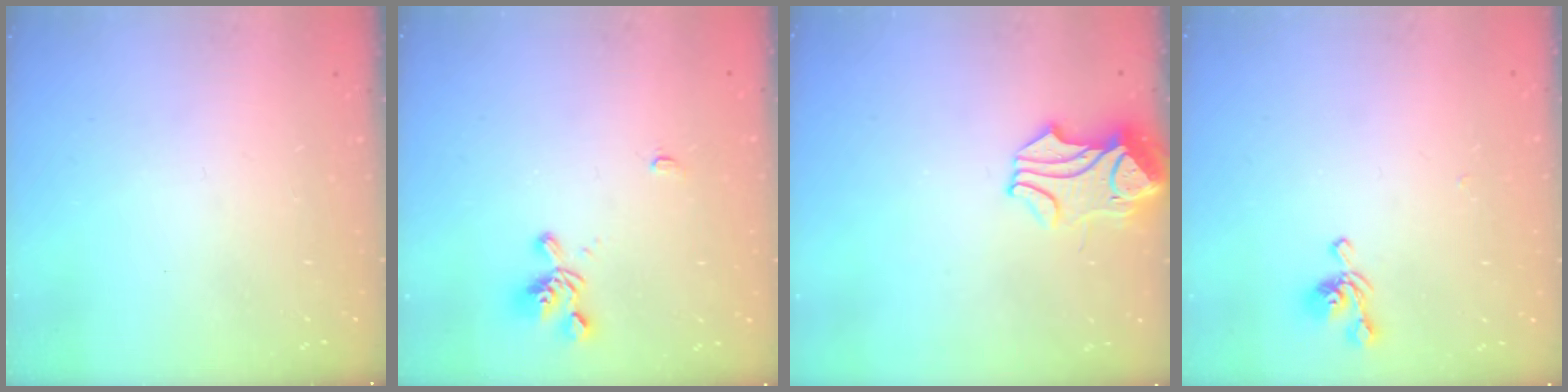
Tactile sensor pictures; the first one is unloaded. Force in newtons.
{"total": 2.0, "press": 1.8, "slide": 0.9}
{"total": 1.4, "press": 0.9, "slide": 1.0}
{"total": 2.8, "press": 2.7, "slide": 0.7}